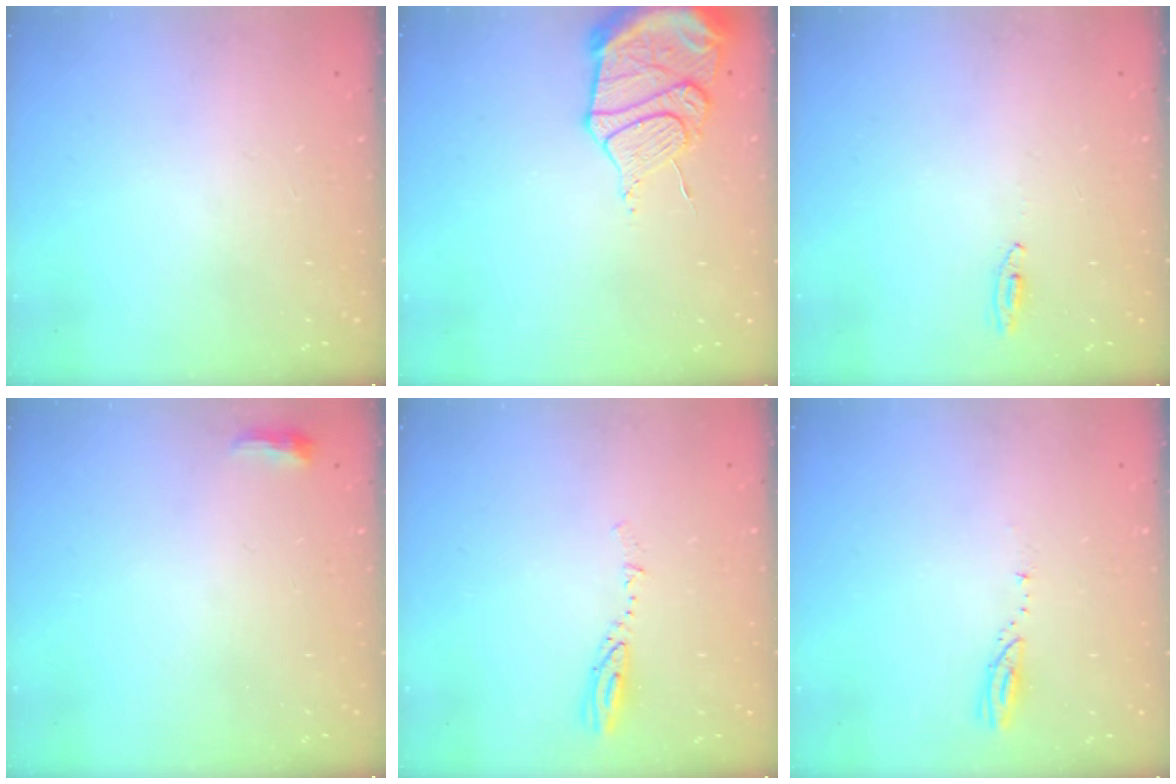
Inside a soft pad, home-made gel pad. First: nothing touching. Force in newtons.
{"total": 13.5, "press": 13.4, "slide": 1.0}
{"total": 2.7, "press": 2.5, "slide": 1.0}
{"total": 3.6, "press": 3.4, "slide": 1.0}
{"total": 3.8, "press": 3.8, "slide": 0.2}
{"total": 3.1, "press": 3.1, "slide": 0.2}